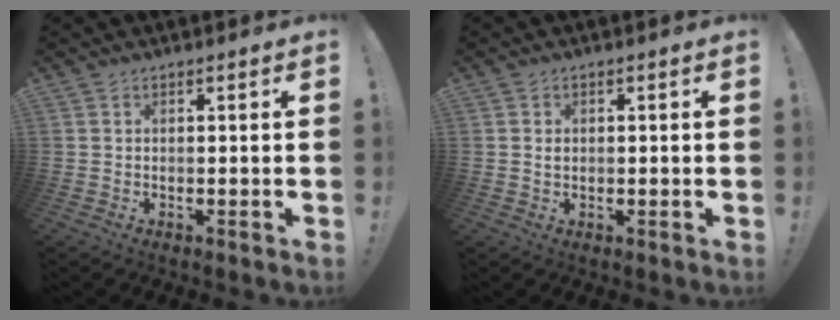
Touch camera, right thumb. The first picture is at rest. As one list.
[{"total": 1.0, "force": [-0.1, 0.9, 0.5], "torque": [-0.006, 0.002, -0.002]}]